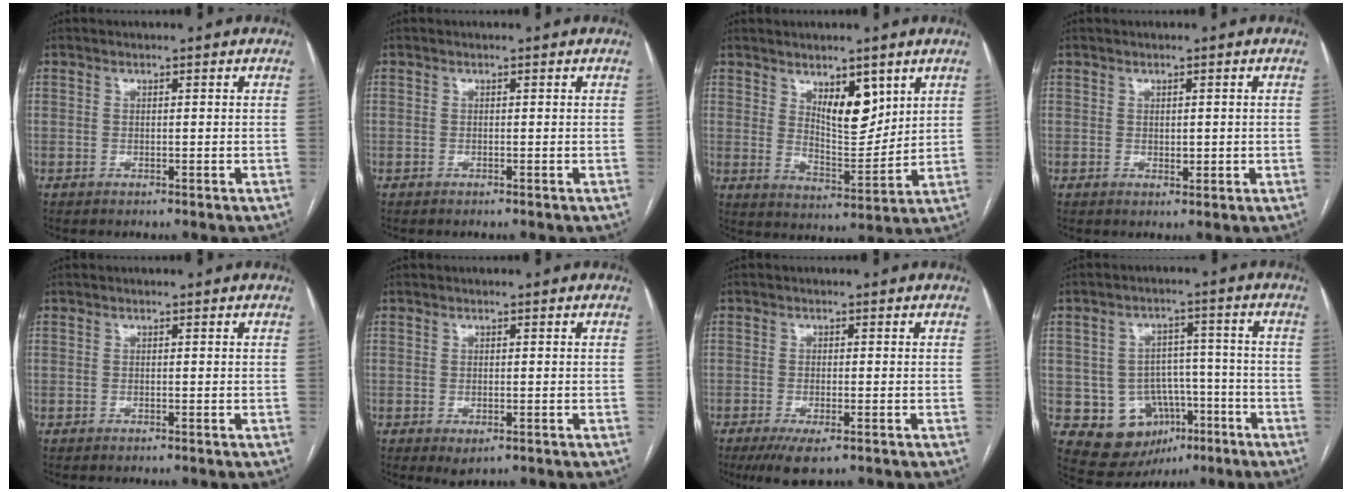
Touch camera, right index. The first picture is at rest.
{"total": 0.0}
{"total": 8.0, "force": [4.1, 3.2, 6.1], "torque": [-0.102, -0.012, 0.076]}
{"total": 1.6, "force": [0.1, 1.0, 1.2], "torque": [-0.016, -0.003, 0.004]}
{"total": 0.0}
{"total": 1.9, "force": [-0.8, 1.0, 1.5], "torque": [-0.020, -0.004, -0.002]}
{"total": 4.9, "force": [-2.9, 1.2, 3.8], "torque": [-0.063, -0.012, -0.044]}
{"total": 10.7, "force": [-4.1, 9.0, 4.0], "torque": [-0.051, 0.033, -0.047]}